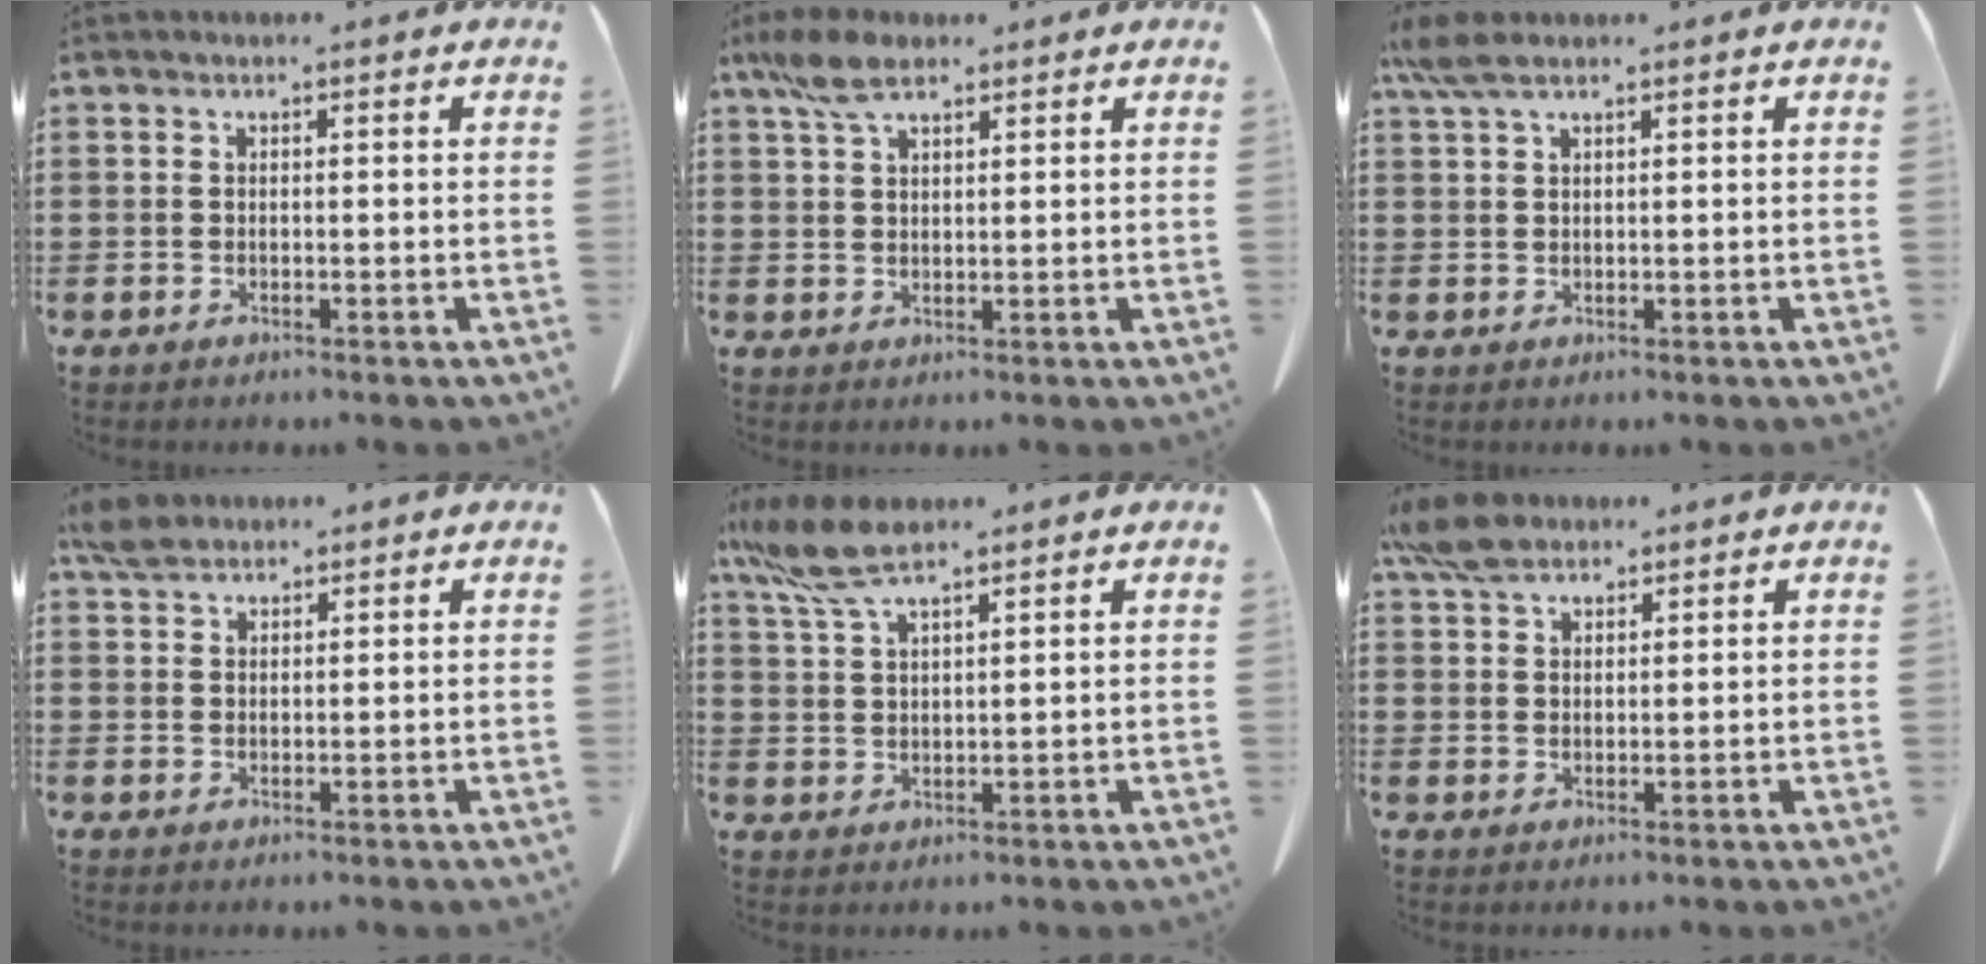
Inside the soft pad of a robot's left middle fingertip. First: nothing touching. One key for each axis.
{"total": 6.0, "fx": 3.9, "fy": 2.3, "fz": 4.0, "tx": -0.089, "ty": 0.002, "tz": 0.073}
{"total": 3.6, "fx": 2.2, "fy": 1.0, "fz": 2.7, "tx": -0.067, "ty": -0.002, "tz": 0.039}
{"total": 3.2, "fx": 2.7, "fy": 1.3, "fz": 1.2, "tx": -0.031, "ty": 0.003, "tz": 0.054}
{"total": 7.5, "fx": 5.4, "fy": 1.7, "fz": 5.0, "tx": -0.124, "ty": -0.012, "tz": 0.097}
{"total": 5.8, "fx": 4.5, "fy": 2.4, "fz": 2.7, "tx": -0.067, "ty": -0.002, "tz": 0.088}